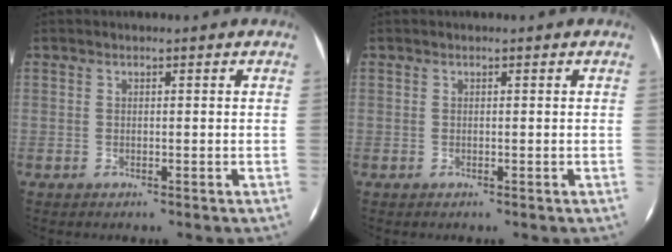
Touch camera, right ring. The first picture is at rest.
{"total": 0.0}